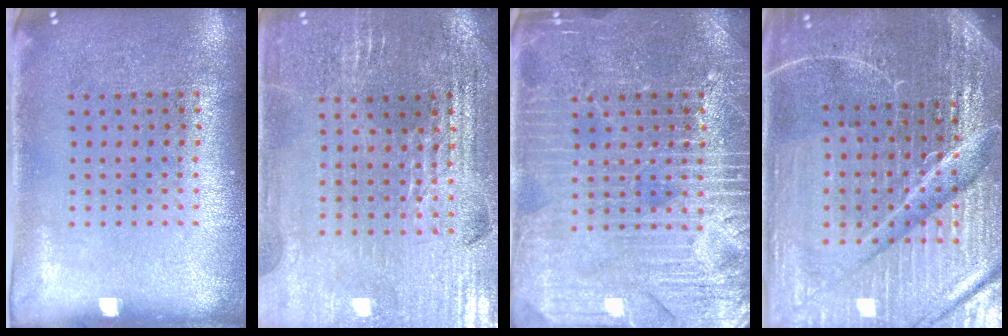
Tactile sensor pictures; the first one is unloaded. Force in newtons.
{"total": 2.8, "press": 2.8, "slide": 0.5}
{"total": 4.0, "press": 4.0, "slide": 0.4}
{"total": 6.5, "press": 5.8, "slide": 3.0}